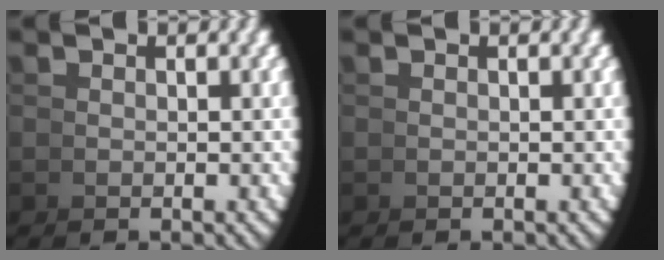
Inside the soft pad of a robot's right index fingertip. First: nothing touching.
{"total": 0.0}